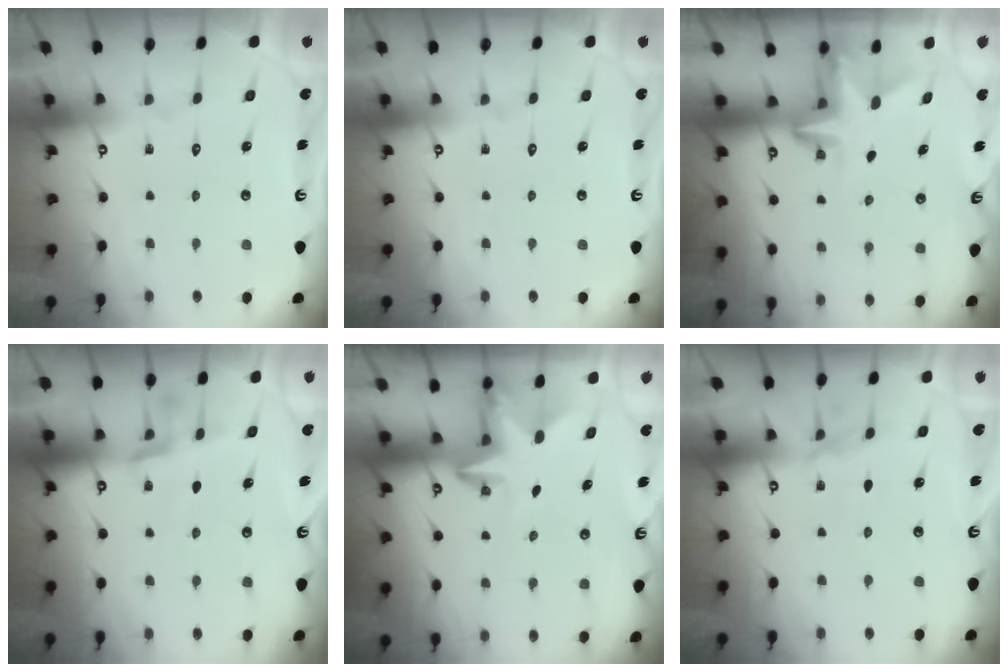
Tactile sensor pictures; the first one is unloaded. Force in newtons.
{"total": 0.0}
{"total": 3.0, "press": 3.0, "slide": 0.2}
{"total": 5.3, "press": 5.2, "slide": 1.2}
{"total": 2.9, "press": 2.9, "slide": 0.1}
{"total": 3.5, "press": 3.5, "slide": 0.5}